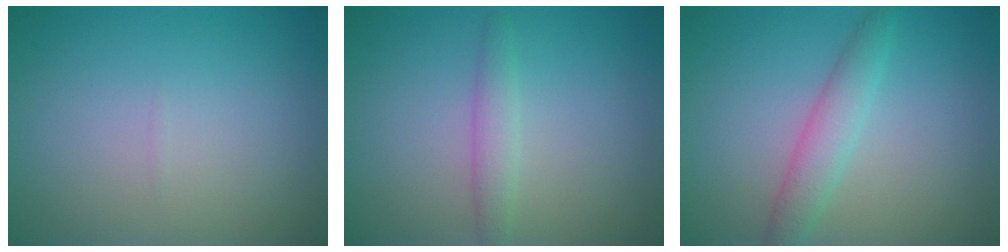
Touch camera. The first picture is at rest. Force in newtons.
{"total": 1.8, "press": 1.8, "slide": 0.1}
{"total": 2.7, "press": 2.7, "slide": 0.1}